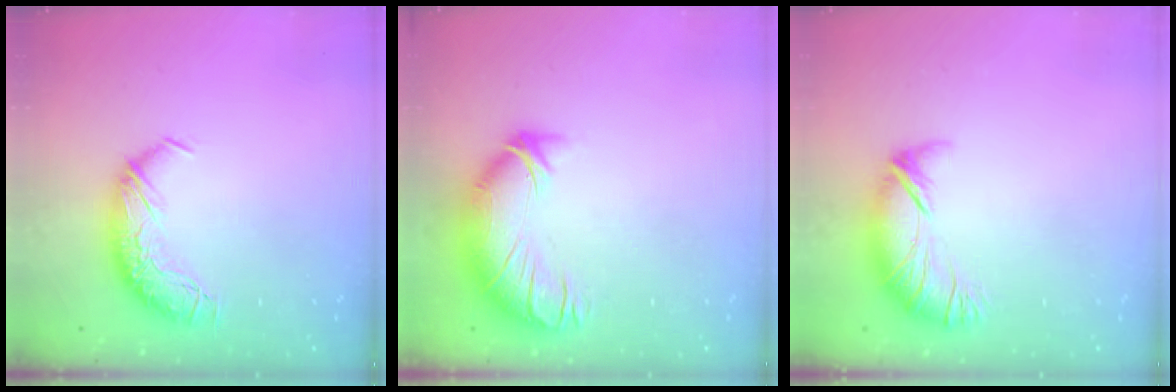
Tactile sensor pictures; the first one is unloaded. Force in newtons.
{"total": 3.3, "press": 0.7, "slide": 3.3}
{"total": 3.7, "press": 3.1, "slide": 2.0}